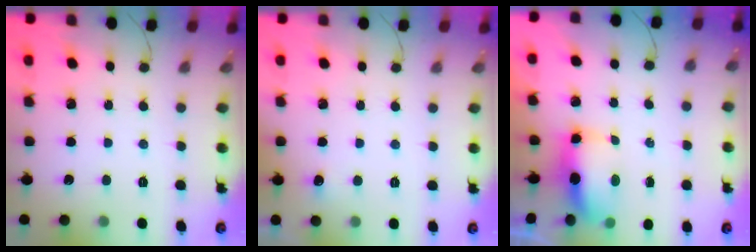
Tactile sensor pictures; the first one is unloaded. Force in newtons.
{"total": 10.2, "press": 2.6, "slide": 9.8}
{"total": 6.8, "press": 6.7, "slide": 0.7}